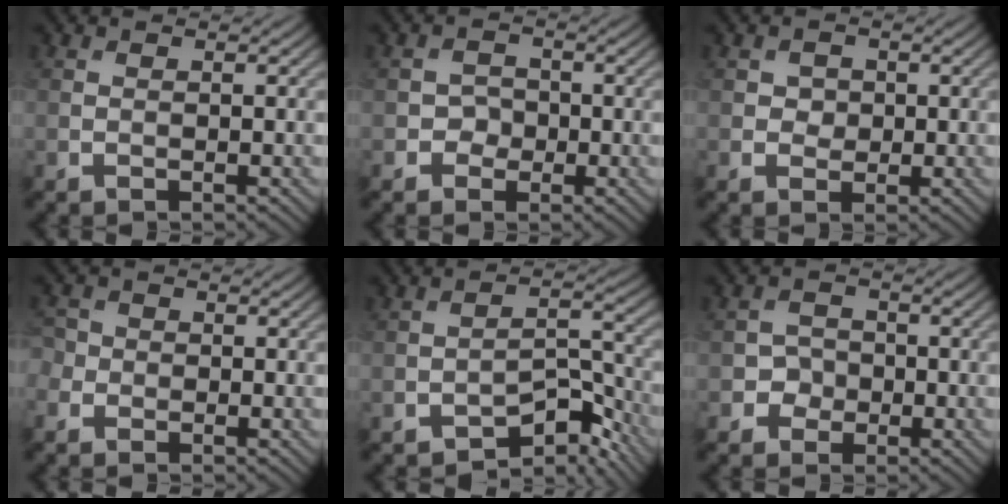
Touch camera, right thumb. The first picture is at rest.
{"total": 2.1, "force": [-0.8, 1.8, 0.5], "torque": [0.001, 0.000, -0.018]}
{"total": 1.7, "force": [0.2, 1.6, 0.6], "torque": [-0.011, -0.004, -0.001]}
{"total": 2.2, "force": [-0.8, 1.9, 0.6], "torque": [-0.022, -0.002, -0.024]}
{"total": 6.5, "force": [-4.6, 2.8, 3.6], "torque": [-0.038, 0.002, -0.080]}
{"total": 2.4, "force": [-0.9, 2.1, 0.5], "torque": [0.000, 0.000, -0.021]}